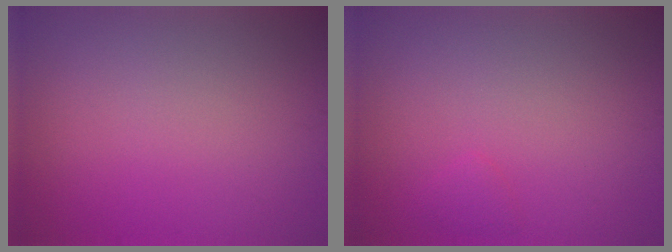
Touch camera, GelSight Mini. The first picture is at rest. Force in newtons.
{"total": 0.7, "press": 0.7, "slide": 0.0}